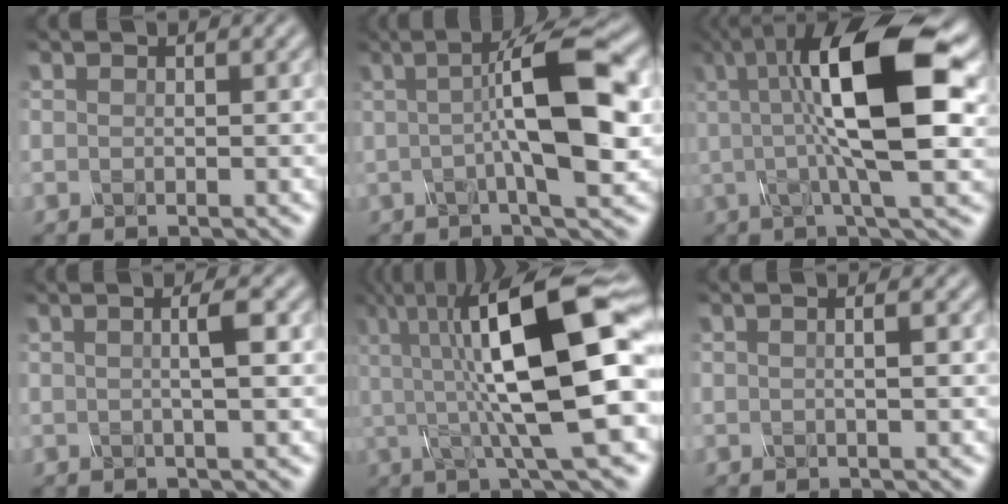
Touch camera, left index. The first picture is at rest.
{"total": 9.5, "force": [0.9, 2.0, 9.2], "torque": [-0.124, 0.014, 0.011]}
{"total": 12.5, "force": [2.4, 3.0, 11.9], "torque": [-0.184, 0.016, 0.043]}
{"total": 3.0, "force": [0.4, 0.7, 2.9], "torque": [-0.031, 0.006, -0.001]}
{"total": 13.6, "force": [1.9, 3.6, 13.0], "torque": [-0.201, 0.014, 0.030]}
{"total": 2.8, "force": [0.8, 1.3, 2.4], "torque": [0.000, 0.012, -0.016]}